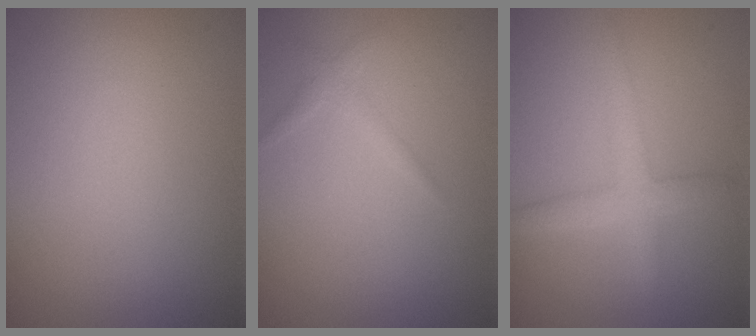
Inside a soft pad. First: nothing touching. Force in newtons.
{"total": 1.1, "press": 1.1, "slide": 0.1}
{"total": 2.7, "press": 2.7, "slide": 0.1}